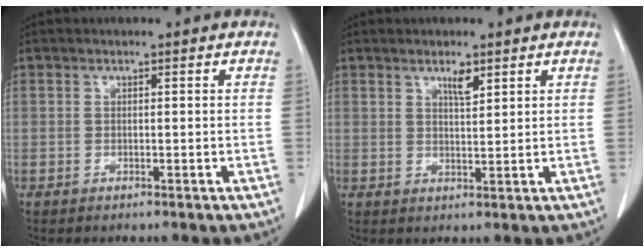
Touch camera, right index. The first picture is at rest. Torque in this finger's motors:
{"motor_torque": [-0.04, 0.24, 0.08, 0.01]}